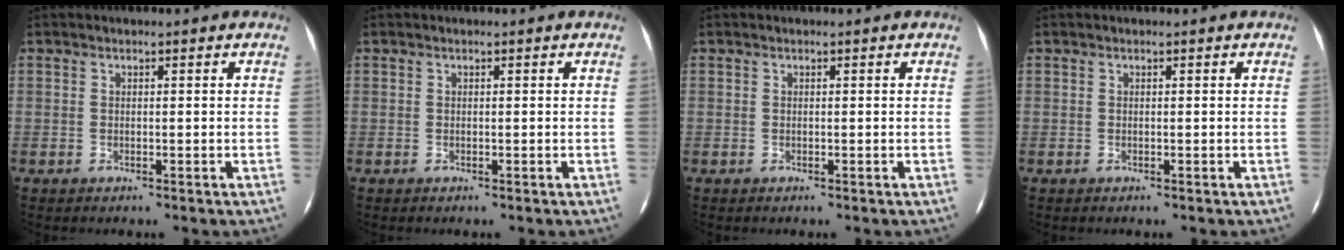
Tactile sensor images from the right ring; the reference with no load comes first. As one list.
[{"total": 0.0}, {"total": 0.0}, {"total": 0.0}]